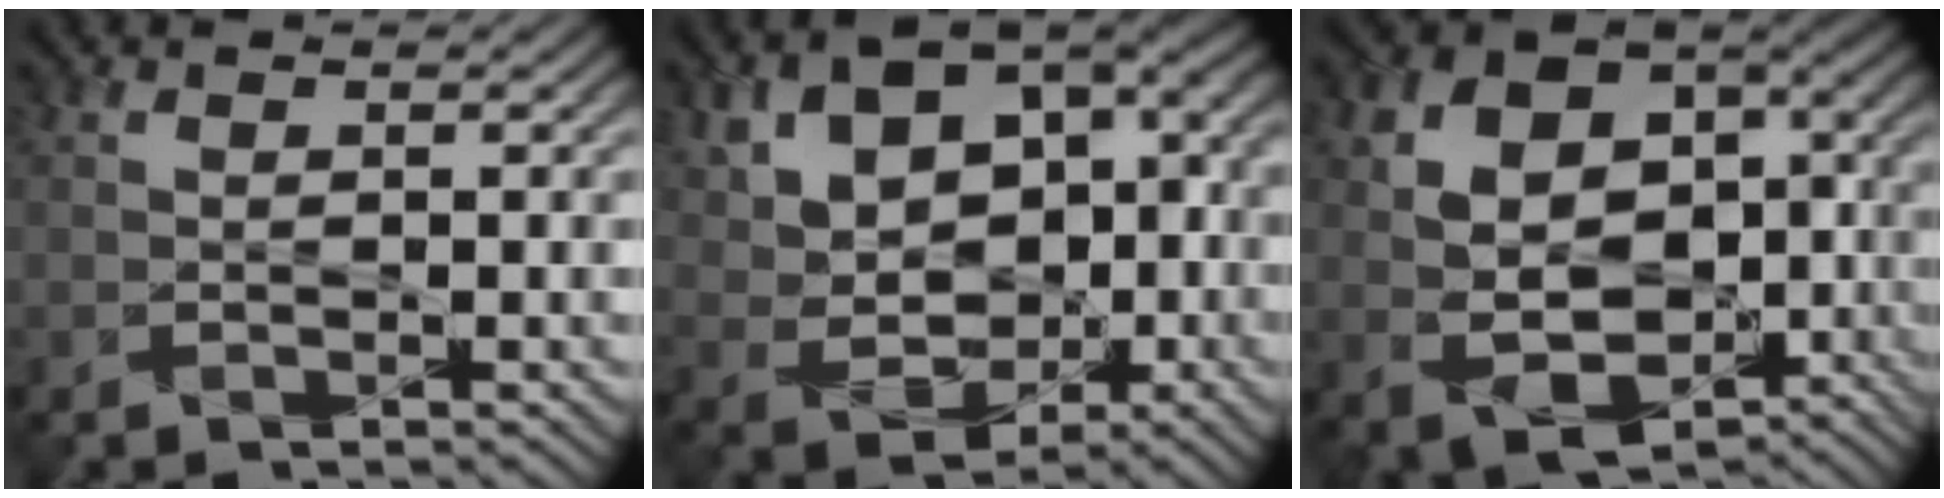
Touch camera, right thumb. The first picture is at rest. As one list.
[{"total": 11.6, "force": [1.3, 8.1, 8.2], "torque": [-0.155, -0.001, 0.024]}, {"total": 12.3, "force": [-0.9, 8.7, 8.6], "torque": [-0.158, -0.011, -0.016]}]